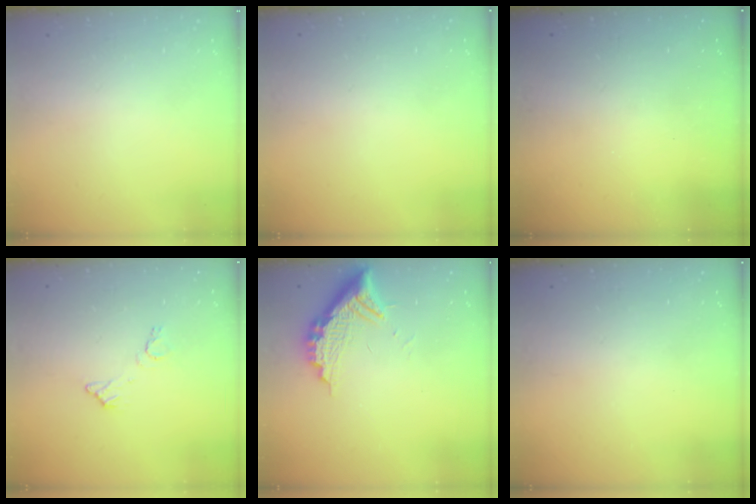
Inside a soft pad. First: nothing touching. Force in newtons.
{"total": 2.8, "press": 2.8, "slide": 0.1}
{"total": 3.2, "press": 3.1, "slide": 0.8}
{"total": 7.0, "press": 7.0, "slide": 0.4}
{"total": 12.1, "press": 12.1, "slide": 0.6}
{"total": 3.1, "press": 2.9, "slide": 1.0}